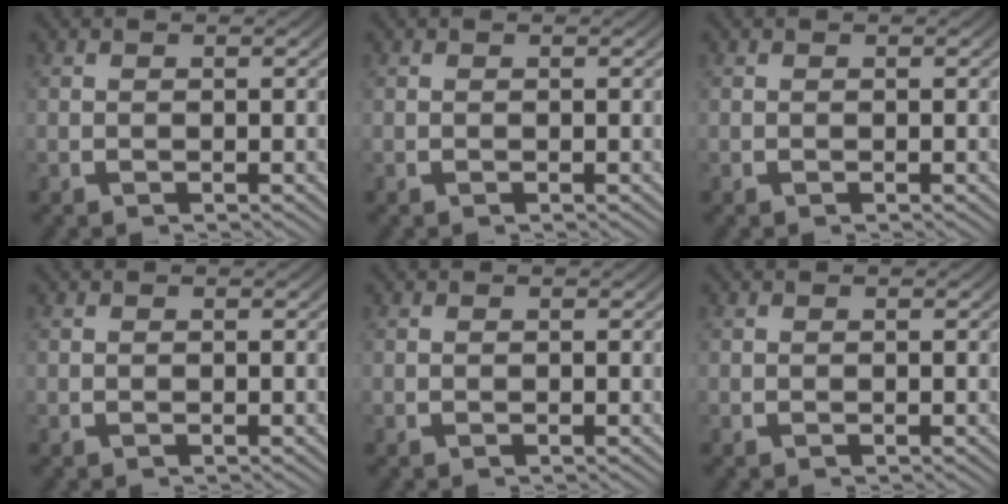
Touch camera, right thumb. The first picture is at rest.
{"total": 0.0}
{"total": 0.0}
{"total": 0.0}
{"total": 0.0}
{"total": 0.0}